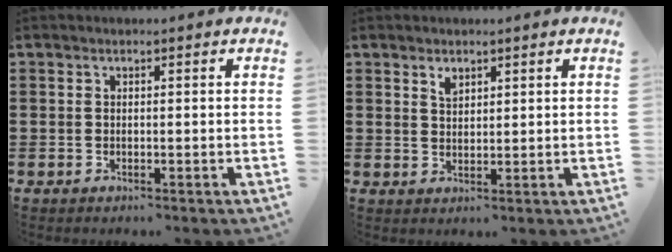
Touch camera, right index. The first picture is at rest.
{"total": 2.0, "force": [1.5, 1.0, 0.8], "torque": [-0.020, 0.002, 0.028]}